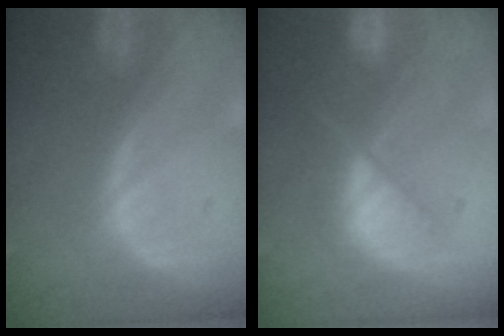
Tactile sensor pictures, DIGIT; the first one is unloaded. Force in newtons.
{"total": 9.0, "press": 7.7, "slide": 4.6}